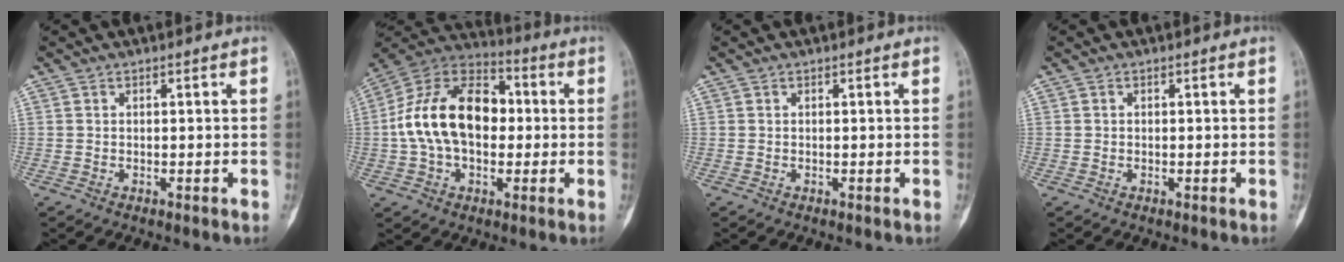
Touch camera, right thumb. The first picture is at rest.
{"total": 19.3, "force": [0.5, 12.6, 14.7], "torque": [-0.250, 0.036, 0.002]}
{"total": 0.0}
{"total": 0.0}